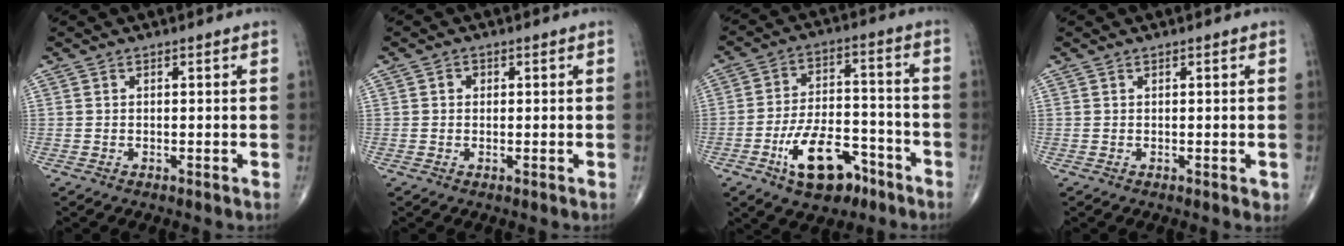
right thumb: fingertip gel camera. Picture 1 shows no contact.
{"total": 1.2, "force": [0.2, 1.1, 0.5], "torque": [0.000, 0.003, 0.001]}
{"total": 13.5, "force": [-7.1, 7.2, 9.0], "torque": [-0.132, 0.045, -0.112]}
{"total": 0.9, "force": [0.1, 0.5, 0.7], "torque": [-0.010, -0.001, 0.005]}